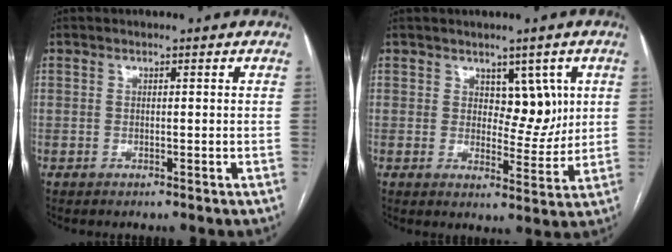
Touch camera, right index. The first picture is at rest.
{"total": 5.5, "force": [2.1, 3.1, 4.0], "torque": [-0.043, 0.001, 0.034]}